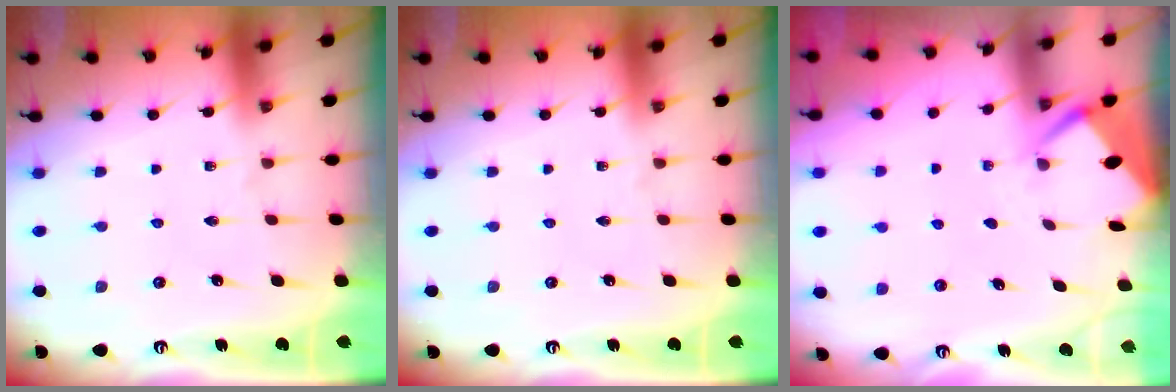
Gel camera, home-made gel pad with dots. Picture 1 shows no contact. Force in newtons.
{"total": 0.0}
{"total": 2.8, "press": 2.8, "slide": 0.4}